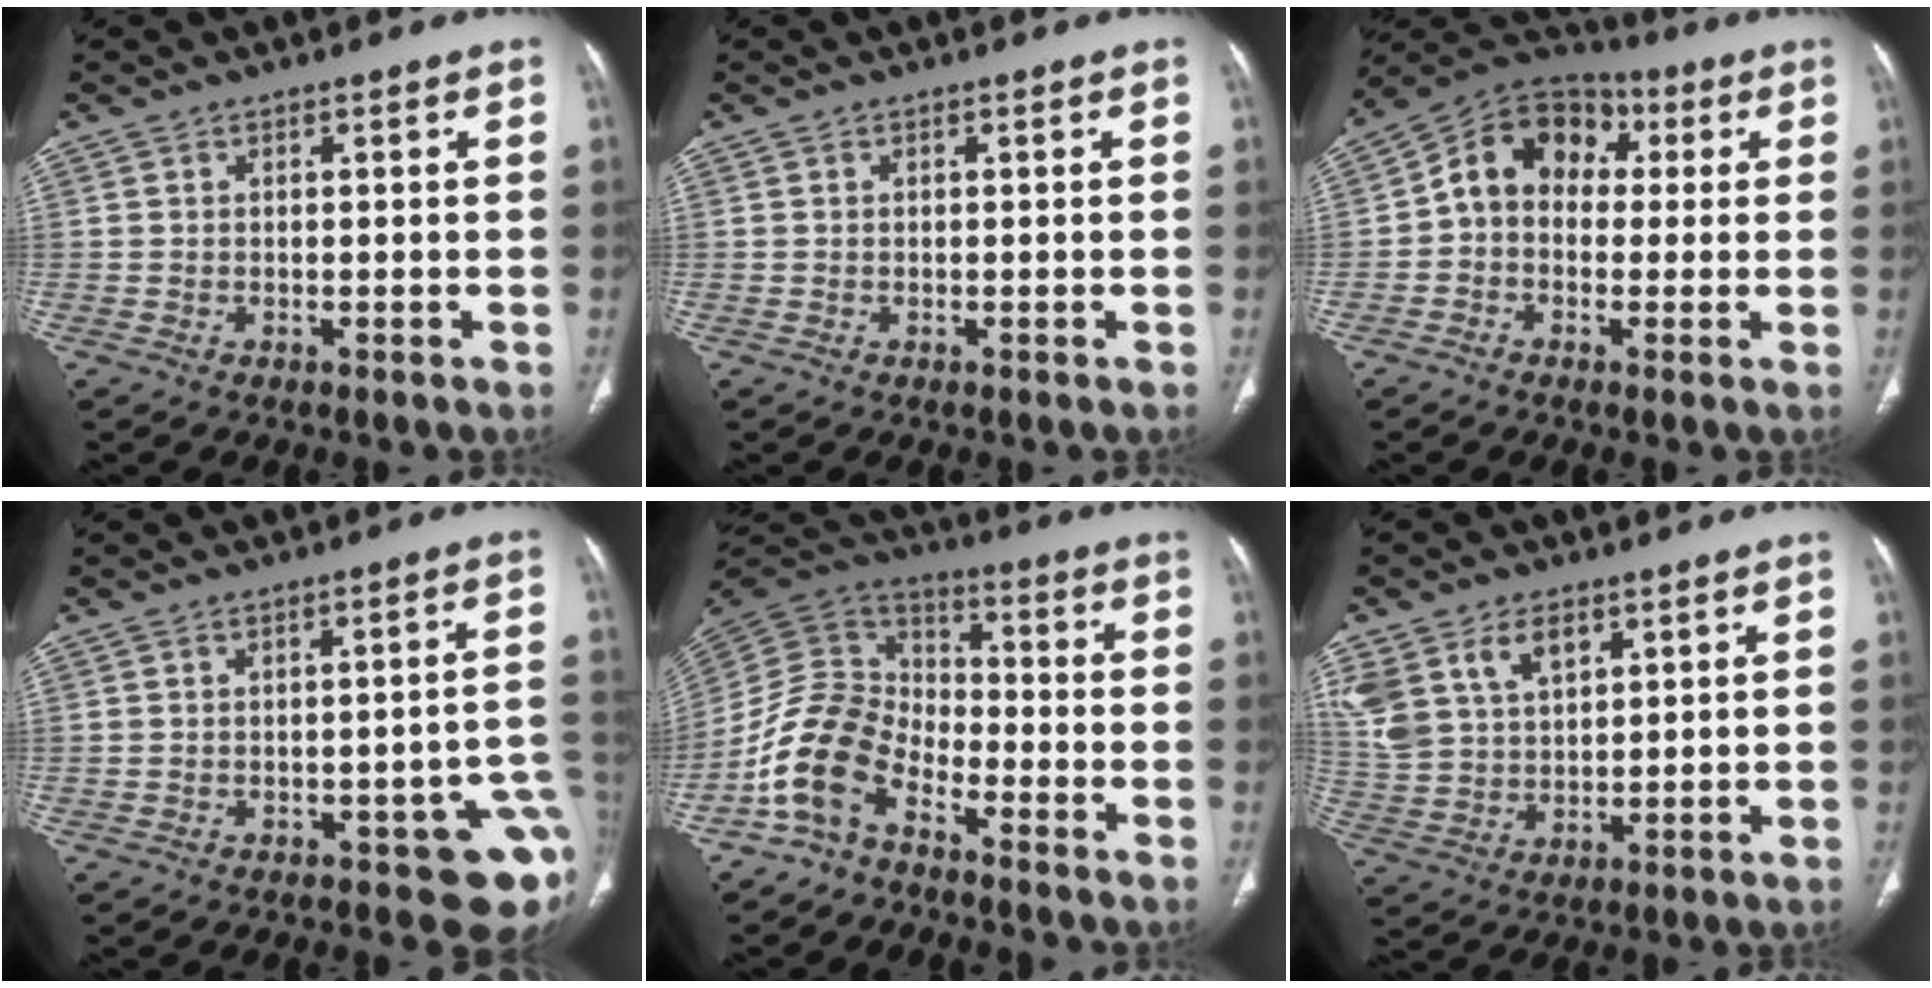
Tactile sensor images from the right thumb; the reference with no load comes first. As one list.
[{"total": 0.0}, {"total": 11.8, "force": [1.2, 9.3, 7.1], "torque": [-0.087, 0.041, 0.005]}, {"total": 9.7, "force": [-3.9, 3.7, 8.1], "torque": [-0.073, 0.019, -0.041]}, {"total": 12.1, "force": [-7.3, 7.1, 6.5], "torque": [-0.120, 0.072, -0.157]}, {"total": 12.3, "force": [6.2, 7.7, 7.2], "torque": [-0.145, -0.010, 0.136]}]